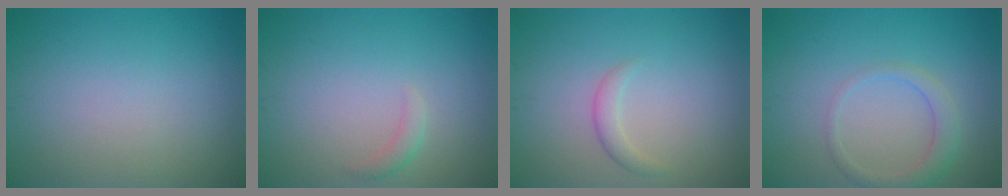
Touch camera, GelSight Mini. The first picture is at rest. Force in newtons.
{"total": 1.1, "press": 1.1, "slide": 0.0}
{"total": 1.3, "press": 1.3, "slide": 0.1}
{"total": 2.4, "press": 2.4, "slide": 0.2}